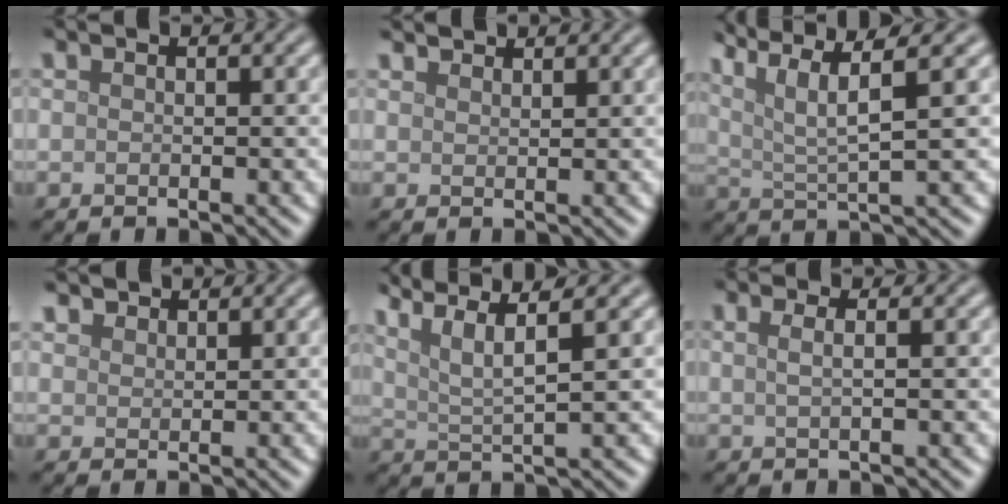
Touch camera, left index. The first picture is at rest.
{"total": 2.0, "force": [2.0, 0.3, 0.3], "torque": [-0.008, 0.001, 0.031]}
{"total": 7.2, "force": [3.8, 1.5, 6.0], "torque": [-0.105, 0.018, 0.074]}
{"total": 1.7, "force": [1.6, 0.7, 0.2], "torque": [-0.006, 0.003, 0.032]}
{"total": 6.3, "force": [3.9, 1.2, 4.7], "torque": [-0.079, 0.017, 0.060]}
{"total": 2.4, "force": [0.9, 1.2, 1.9], "torque": [-0.020, 0.005, -0.010]}